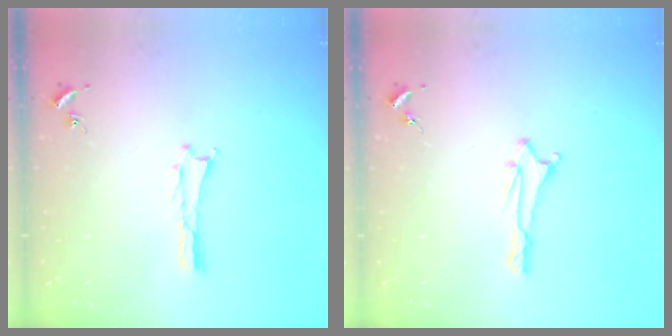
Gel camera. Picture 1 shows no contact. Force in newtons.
{"total": 1.7, "press": 1.6, "slide": 0.5}